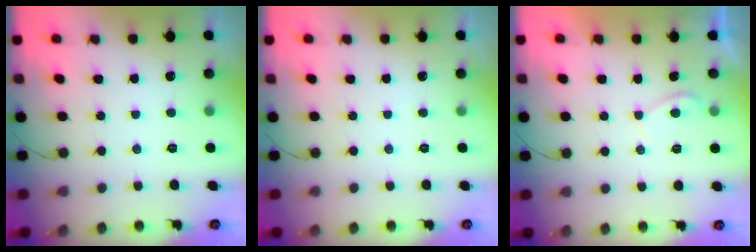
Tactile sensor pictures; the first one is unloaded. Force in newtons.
{"total": 0.0}
{"total": 1.0, "press": 0.7, "slide": 0.6}